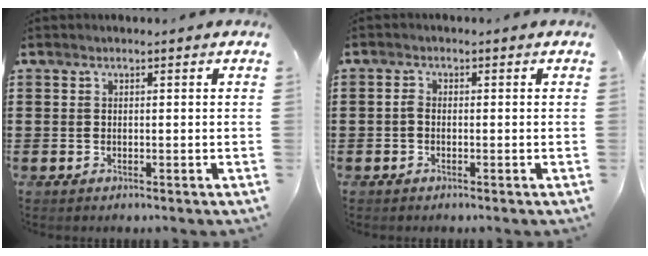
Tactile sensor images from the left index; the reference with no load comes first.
{"total": 1.0, "force": [-0.5, 0.5, 0.7], "torque": [-0.022, -0.003, -0.012]}